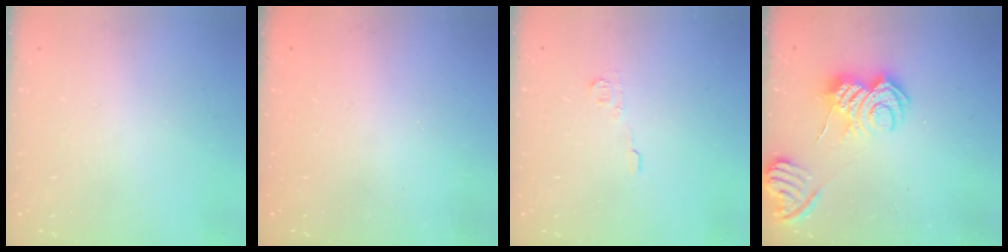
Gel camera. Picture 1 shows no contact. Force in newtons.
{"total": 2.6, "press": 2.4, "slide": 0.8}
{"total": 4.9, "press": 4.9, "slide": 0.2}
{"total": 8.2, "press": 8.2, "slide": 0.9}